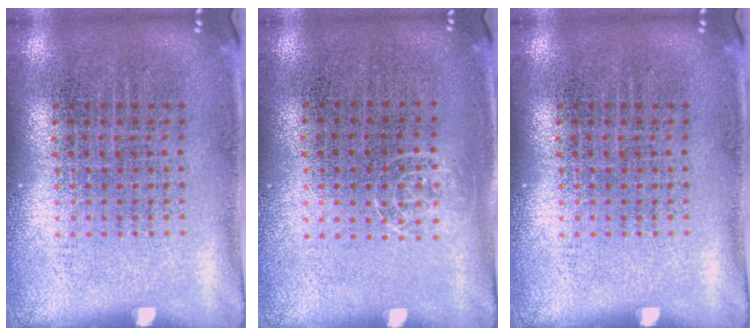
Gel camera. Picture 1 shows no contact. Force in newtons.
{"total": 0.6, "press": 0.5, "slide": 0.4}
{"total": 0.0}